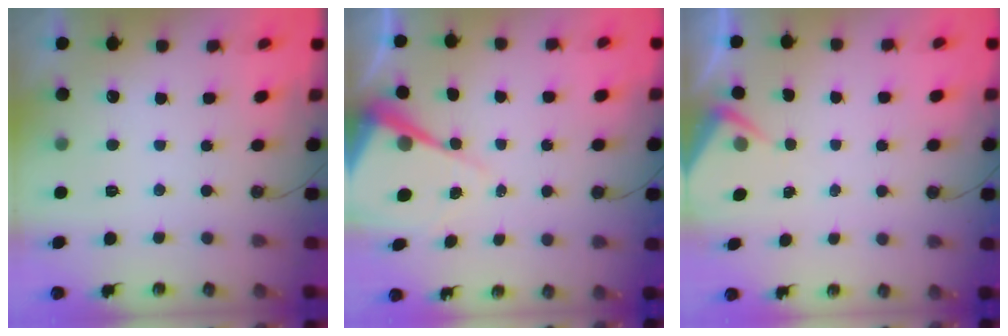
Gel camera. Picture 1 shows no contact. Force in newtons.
{"total": 10.1, "press": 10.1, "slide": 0.9}
{"total": 3.2, "press": 3.2, "slide": 0.5}